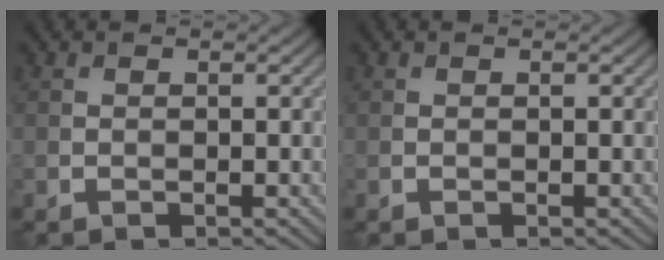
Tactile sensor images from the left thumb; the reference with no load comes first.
{"total": 0.0}